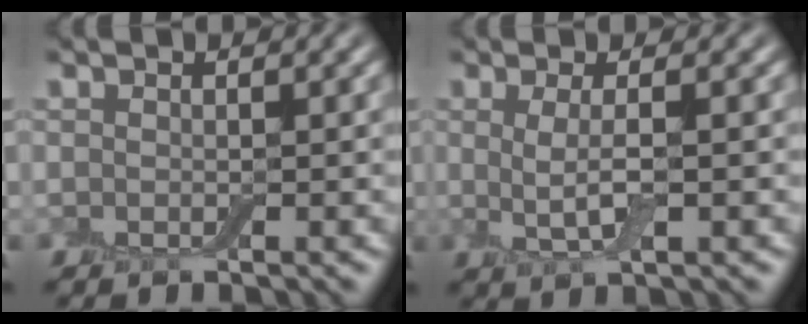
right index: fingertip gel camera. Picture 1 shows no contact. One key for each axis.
{"total": 2.6, "fx": 0.1, "fy": 0.6, "fz": 2.5, "tx": -0.055, "ty": -0.009, "tz": 0.002}